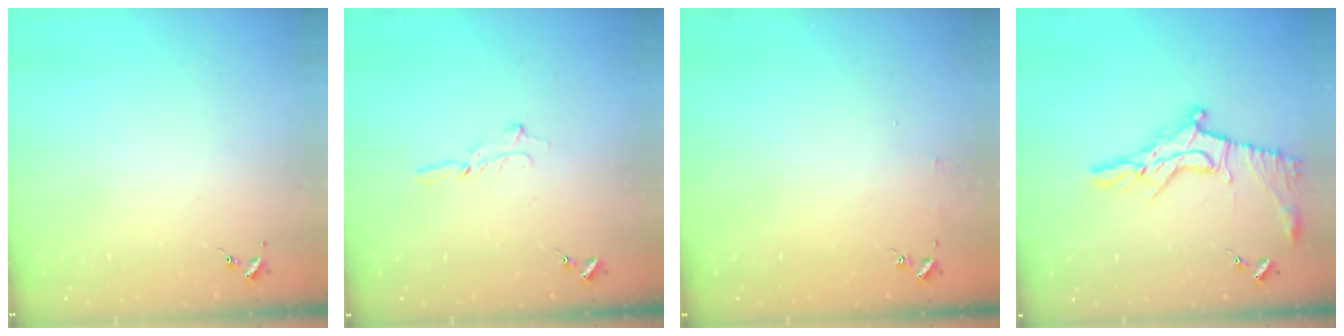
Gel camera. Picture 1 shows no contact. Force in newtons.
{"total": 2.5, "press": 2.5, "slide": 0.2}
{"total": 2.5, "press": 2.5, "slide": 0.2}
{"total": 13.9, "press": 13.8, "slide": 0.9}